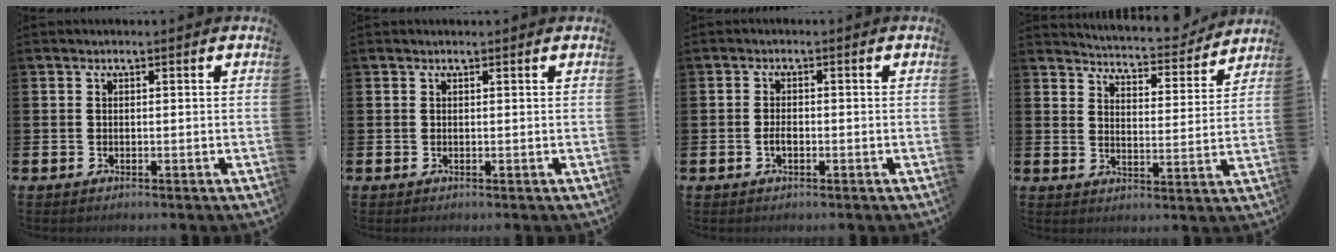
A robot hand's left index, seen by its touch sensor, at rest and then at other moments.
{"total": 0.0}
{"total": 1.5, "force": [-0.4, 0.9, 1.2], "torque": [-0.017, 0.000, -0.010]}
{"total": 5.0, "force": [5.0, 0.6, 0.3], "torque": [-0.027, -0.042, 0.082]}